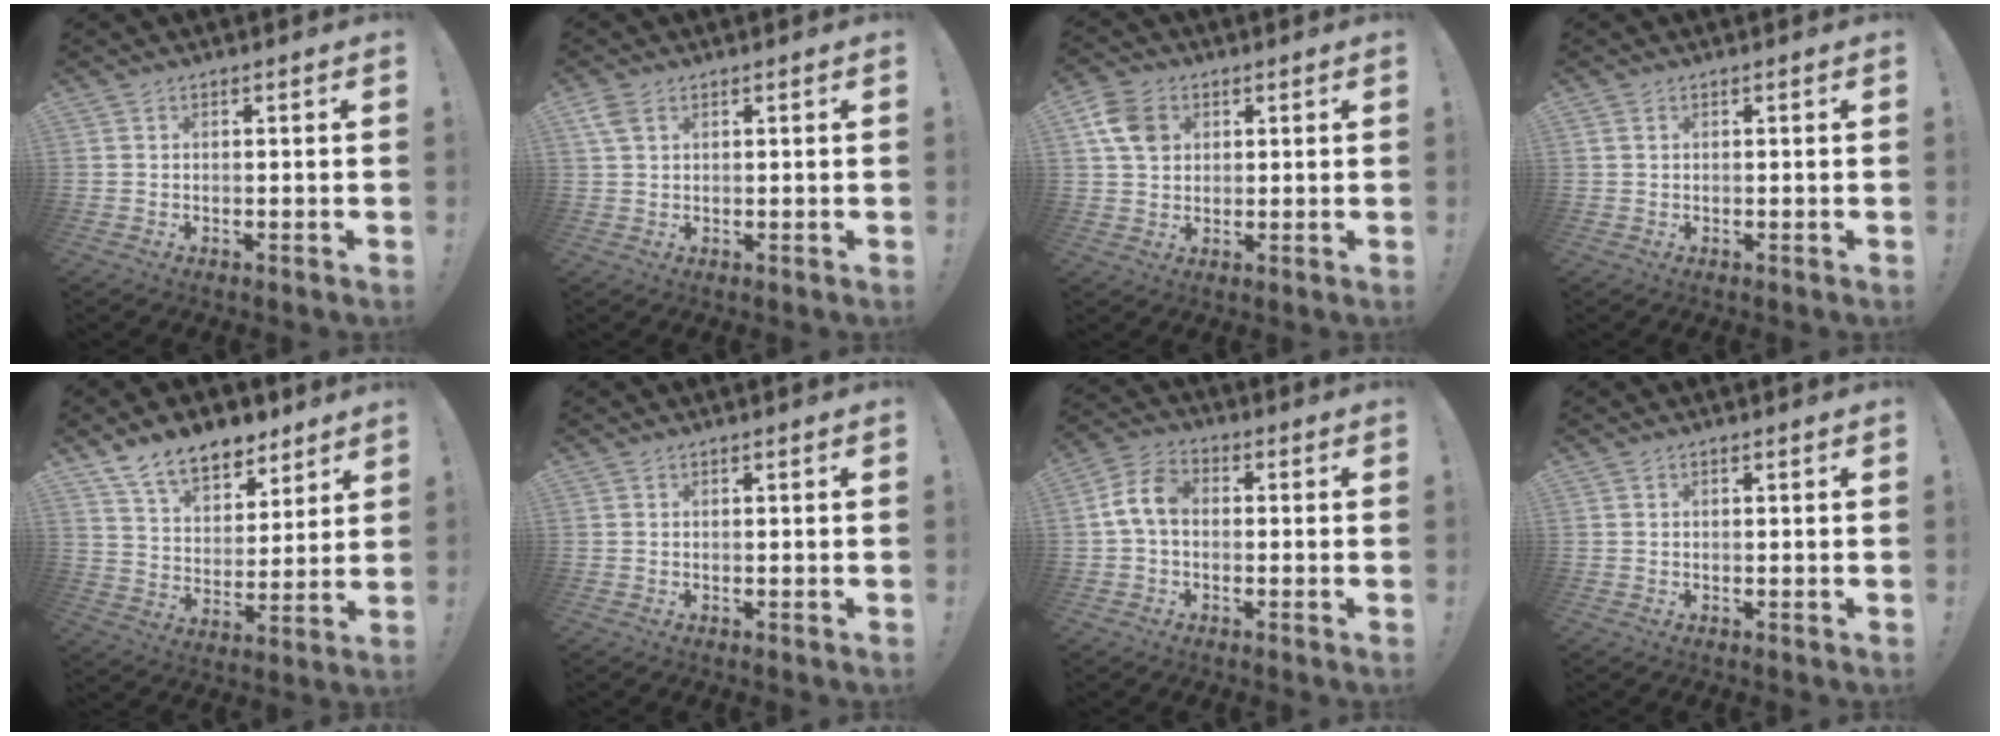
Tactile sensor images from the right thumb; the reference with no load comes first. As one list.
[{"total": 3.8, "force": [1.9, 2.1, 2.5], "torque": [-0.050, 0.002, 0.037]}, {"total": 8.7, "force": [3.1, 6.9, 4.3], "torque": [-0.075, -0.001, 0.063]}, {"total": 0.9, "force": [0.4, 0.6, 0.5], "torque": [-0.018, 0.004, 0.009]}, {"total": 13.6, "force": [10.3, 7.3, 5.2], "torque": [-0.092, -0.065, 0.192]}, {"total": 0.0}, {"total": 8.2, "force": [-0.1, 5.3, 6.3], "torque": [-0.132, 0.016, 0.003]}, {"total": 0.0}]